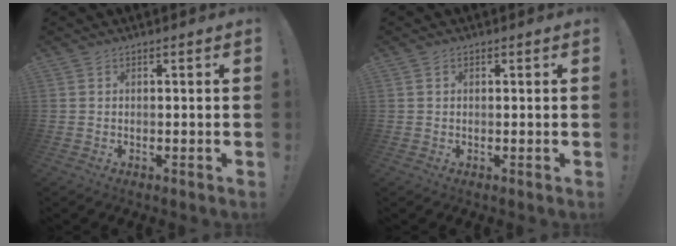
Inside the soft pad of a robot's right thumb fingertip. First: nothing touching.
{"total": 0.5, "force": [0.1, 0.5, 0.2], "torque": [0.002, 0.000, 0.000]}